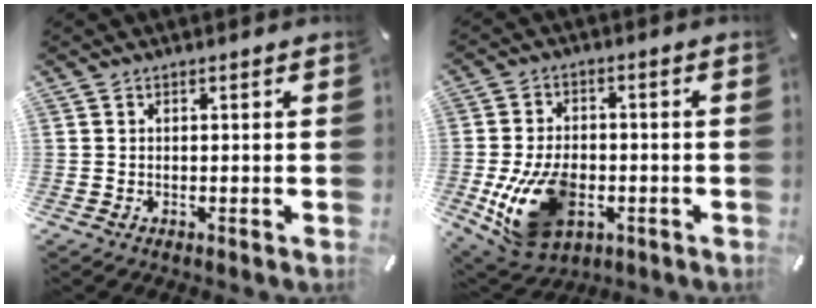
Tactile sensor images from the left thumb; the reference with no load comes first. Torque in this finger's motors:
{"motor_torque": [0.78, 2.03, 1.11, 0.14, 0.50]}